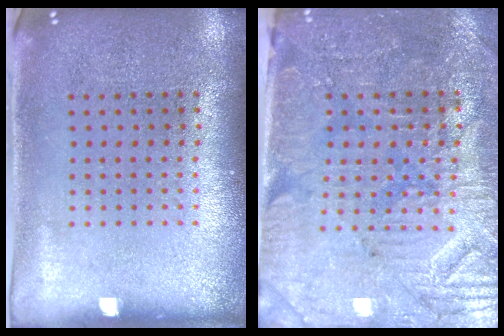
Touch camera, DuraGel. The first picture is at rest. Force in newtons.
{"total": 3.7, "press": 3.5, "slide": 1.4}